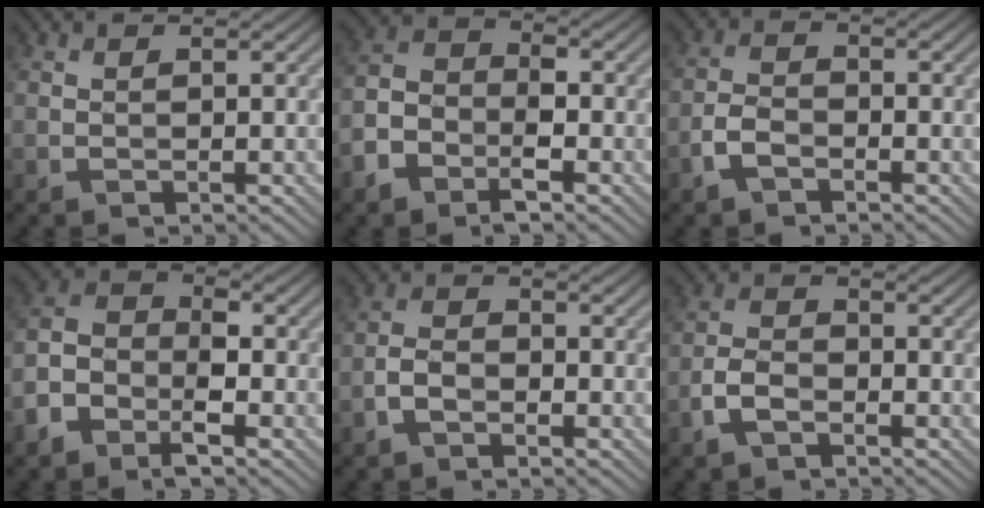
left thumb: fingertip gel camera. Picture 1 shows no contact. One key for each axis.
{"total": 6.3, "fx": -3.4, "fy": 3.8, "fz": 3.7, "tx": -0.073, "ty": 0.001, "tz": -0.074}
{"total": 3.1, "fx": -2.0, "fy": 1.6, "fz": 1.8, "tx": -0.039, "ty": 0.003, "tz": -0.047}
{"total": 6.6, "fx": -3.5, "fy": 4.0, "fz": 4.0, "tx": -0.078, "ty": 0.004, "tz": -0.077}
{"total": 2.7, "fx": -1.6, "fy": 1.5, "fz": 1.7, "tx": -0.033, "ty": 0.005, "tz": -0.037}
{"total": 3.4, "fx": -2.0, "fy": 1.7, "fz": 2.1, "tx": -0.045, "ty": 0.002, "tz": -0.047}